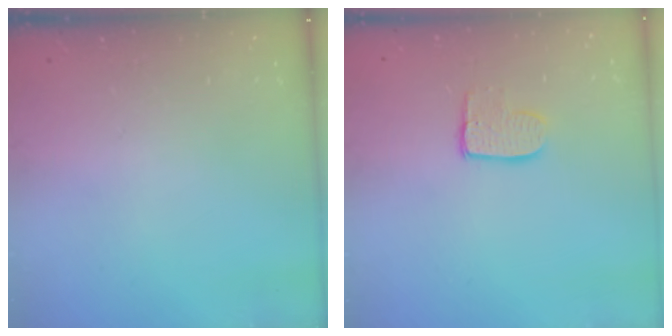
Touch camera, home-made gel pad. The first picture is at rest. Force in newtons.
{"total": 7.8, "press": 7.8, "slide": 0.5}